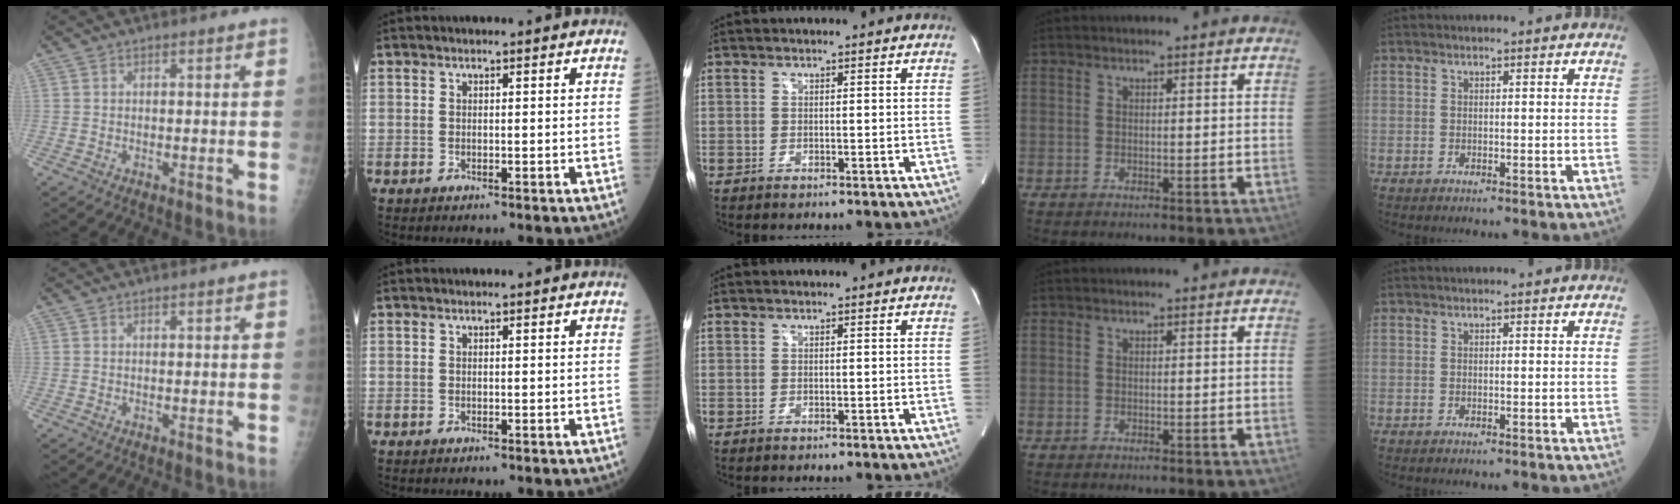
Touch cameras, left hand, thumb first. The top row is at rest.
{}